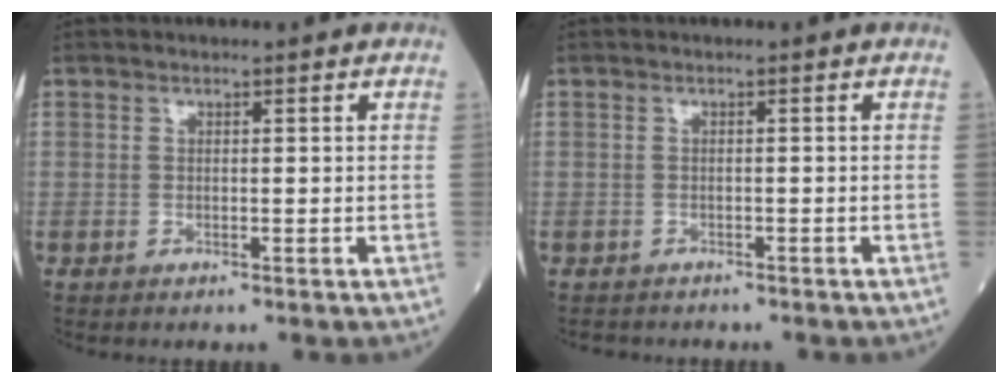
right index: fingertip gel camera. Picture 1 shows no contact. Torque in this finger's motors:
{"motor_torque": [-0.26, -0.15, -0.15, -0.04]}